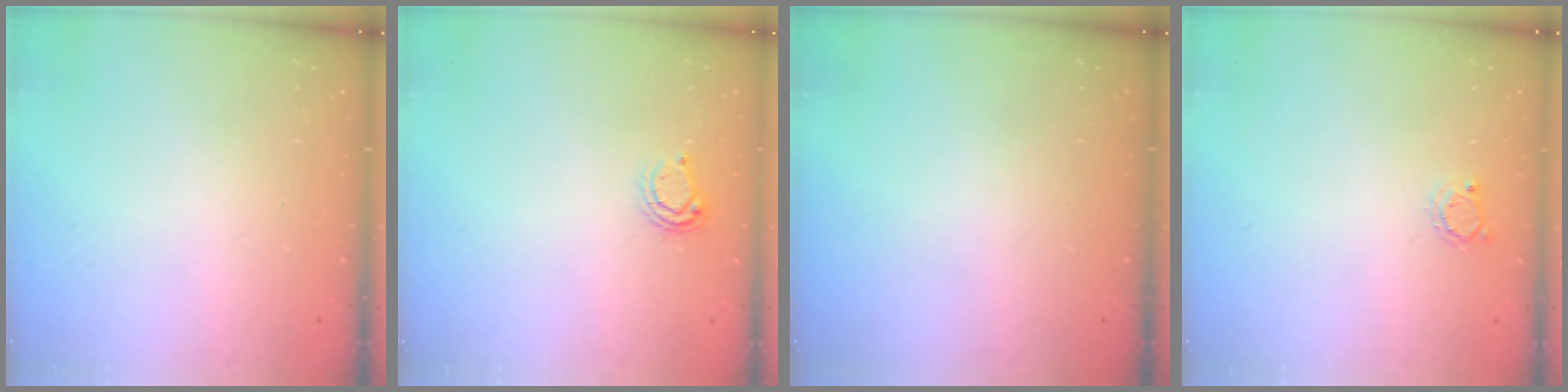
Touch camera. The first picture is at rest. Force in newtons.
{"total": 4.7, "press": 4.7, "slide": 0.5}
{"total": 0.0}
{"total": 2.6, "press": 2.6, "slide": 0.4}